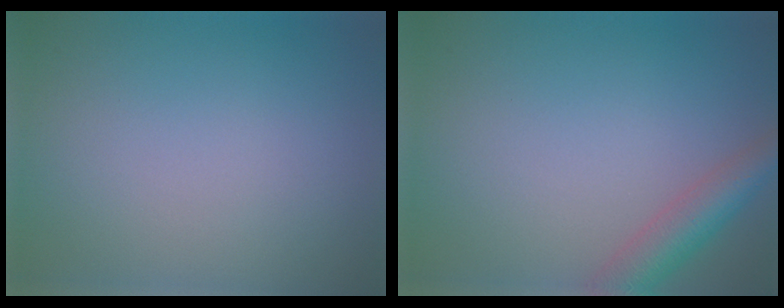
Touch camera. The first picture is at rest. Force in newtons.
{"total": 3.9, "press": 3.9, "slide": 0.2}